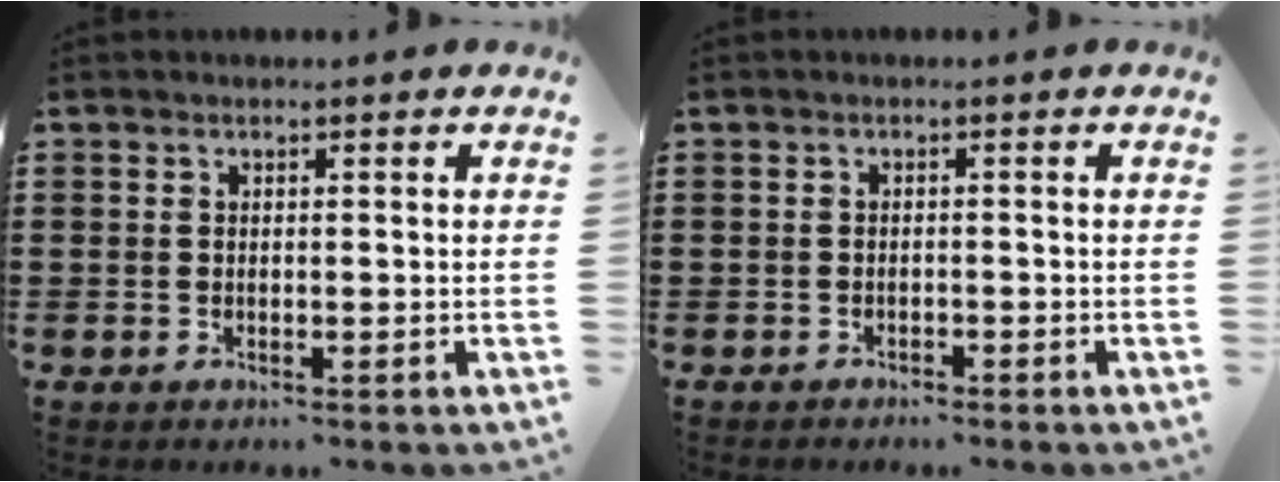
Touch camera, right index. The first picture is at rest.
{"total": 1.0, "force": [-1.0, 0.3, -0.1], "torque": [-0.001, 0.004, -0.023]}